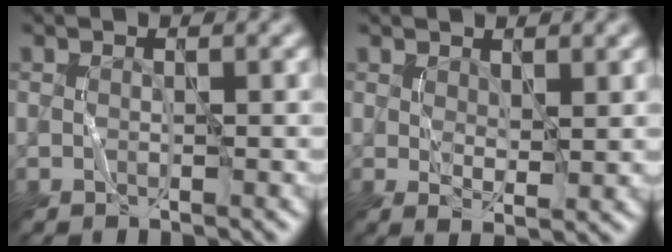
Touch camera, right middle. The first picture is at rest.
{"total": 2.1, "force": [0.8, 0.7, 1.8], "torque": [-0.038, -0.011, 0.022]}